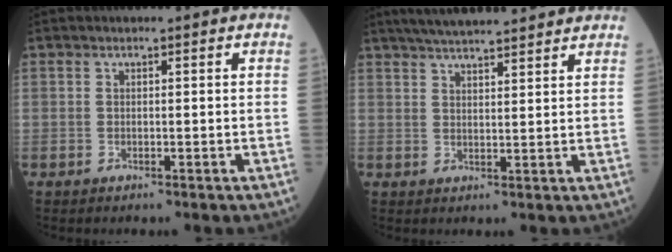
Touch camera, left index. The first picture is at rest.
{"total": 12.8, "force": [11.2, 1.4, 5.9], "torque": [-0.097, 0.030, 0.162]}